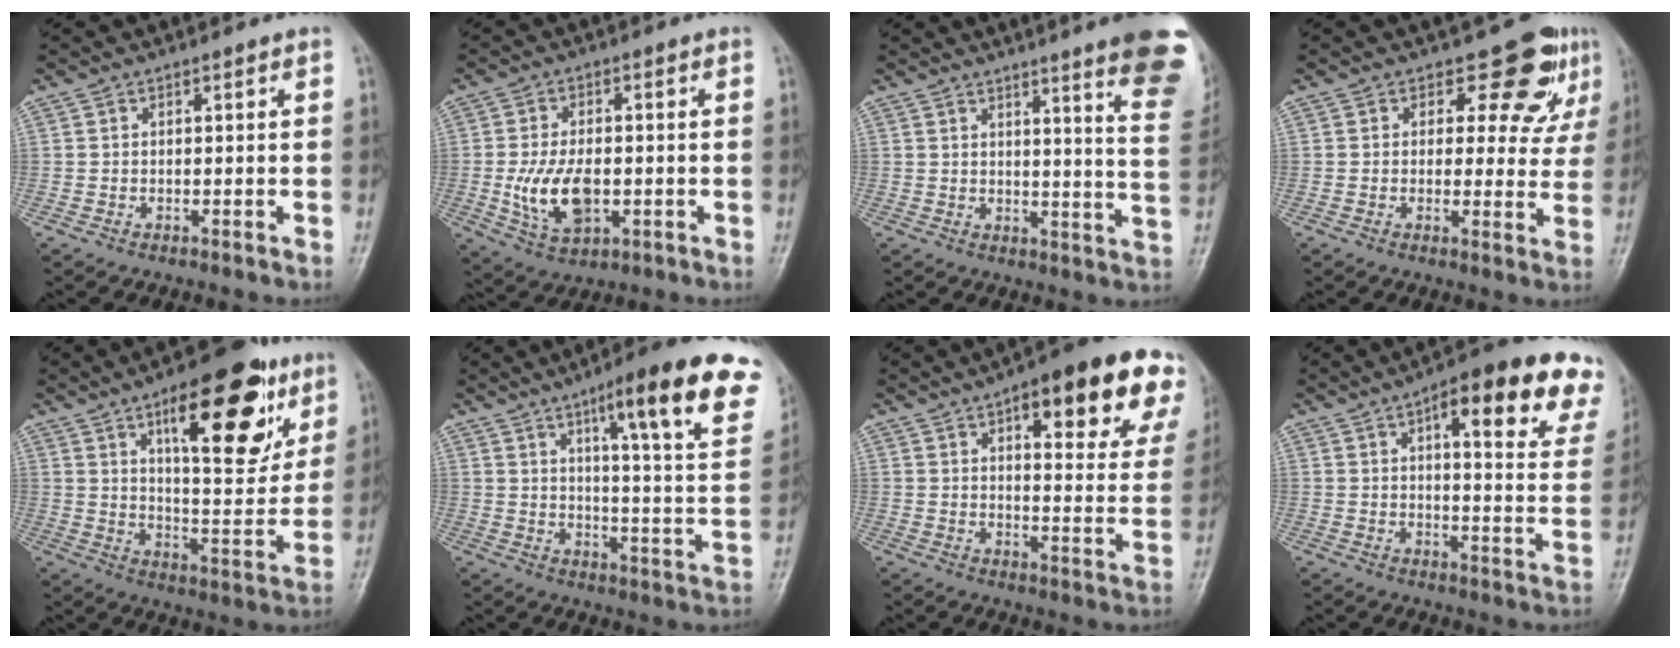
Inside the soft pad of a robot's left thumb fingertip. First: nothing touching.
{"total": 10.0, "force": [-1.5, 5.9, 8.0], "torque": [-0.141, -0.004, -0.020]}
{"total": 16.6, "force": [11.1, 1.5, 12.3], "torque": [-0.127, -0.069, 0.119]}
{"total": 8.1, "force": [5.2, 4.9, 3.8], "torque": [-0.011, -0.031, 0.053]}
{"total": 21.8, "force": [10.8, 8.4, 17.0], "torque": [-0.199, -0.041, 0.162]}
{"total": 21.9, "force": [12.3, 4.1, 17.7], "torque": [-0.217, -0.040, 0.163]}
{"total": 21.1, "force": [11.5, 6.8, 16.3], "torque": [-0.173, -0.031, 0.141]}
{"total": 20.3, "force": [11.0, 6.1, 15.9], "torque": [-0.172, -0.025, 0.126]}